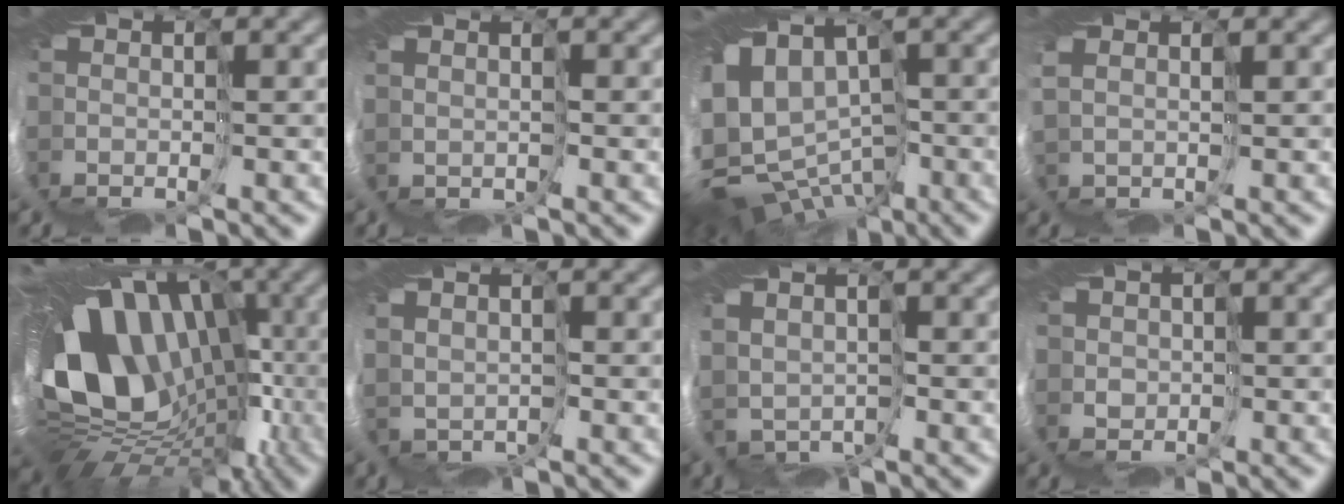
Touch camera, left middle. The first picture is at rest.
{"total": 1.0, "force": [0.5, 0.7, -0.4], "torque": [0.003, 0.003, 0.015]}
{"total": 10.1, "force": [-1.6, 7.7, 6.3], "torque": [-0.148, -0.017, -0.001]}
{"total": 1.4, "force": [1.3, 0.2, 0.5], "torque": [-0.027, 0.016, 0.026]}
{"total": 15.9, "force": [-0.4, 12.2, 10.2], "torque": [-0.180, -0.030, 0.010]}
{"total": 1.5, "force": [0.7, 1.3, 0.3], "torque": [-0.021, 0.001, 0.012]}
{"total": 2.2, "force": [0.5, 2.0, 0.8], "torque": [-0.032, -0.003, 0.013]}
{"total": 2.2, "force": [0.7, 2.1, 0.2], "torque": [-0.012, 0.006, 0.010]}